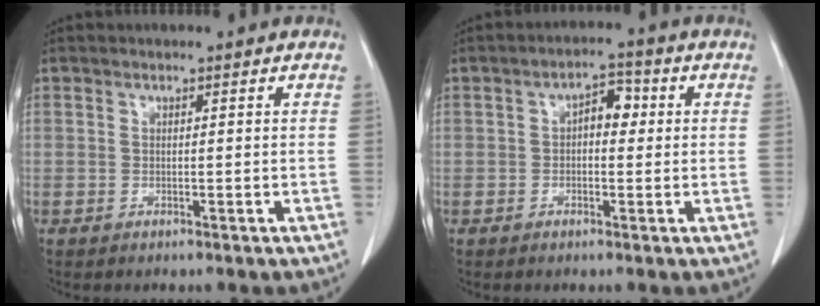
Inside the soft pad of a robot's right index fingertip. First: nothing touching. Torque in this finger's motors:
{"motor_torque": [0.35, -0.03, 0.07, 0.04]}